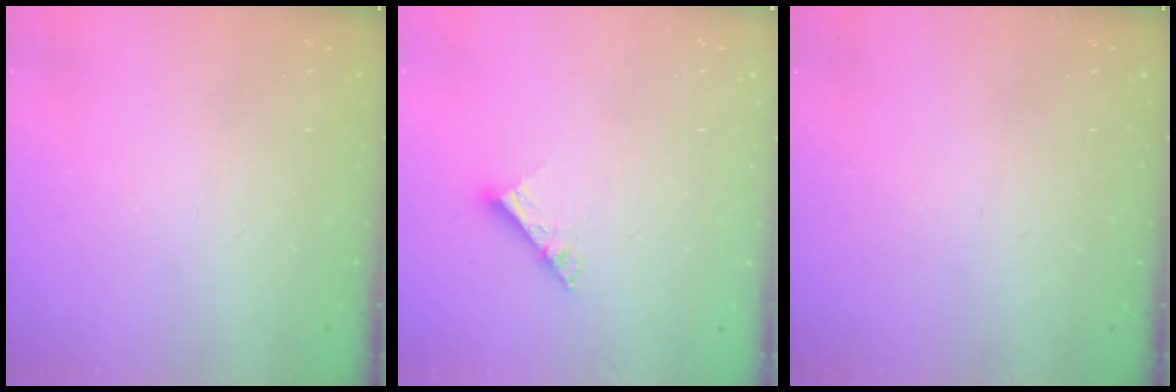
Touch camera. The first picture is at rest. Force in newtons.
{"total": 6.6, "press": 6.5, "slide": 0.7}
{"total": 0.0}